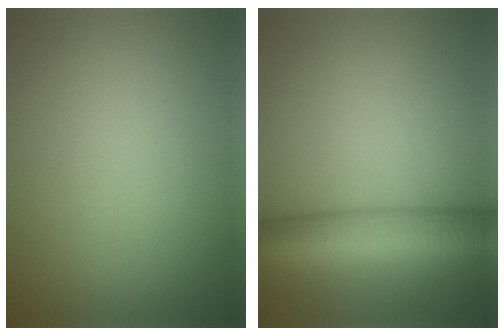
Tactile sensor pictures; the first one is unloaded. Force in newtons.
{"total": 8.3, "press": 8.3, "slide": 0.2}